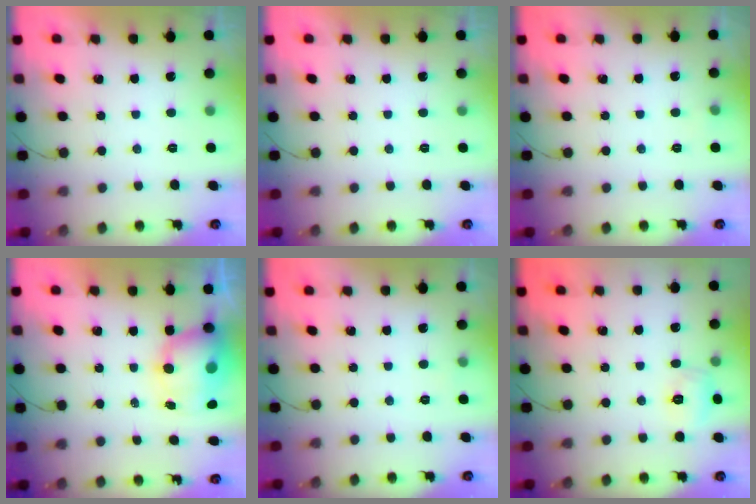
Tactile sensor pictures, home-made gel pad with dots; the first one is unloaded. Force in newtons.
{"total": 0.0}
{"total": 7.2, "press": 2.7, "slide": 6.7}
{"total": 10.0, "press": 9.7, "slide": 2.7}
{"total": 6.6, "press": 1.7, "slide": 6.4}
{"total": 6.0, "press": 5.8, "slide": 1.6}